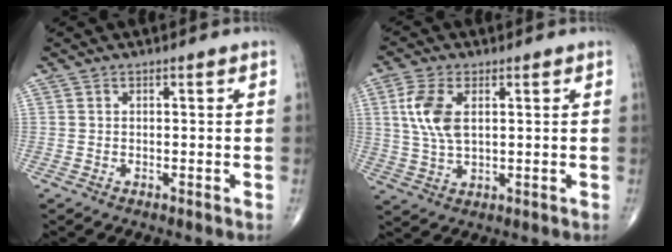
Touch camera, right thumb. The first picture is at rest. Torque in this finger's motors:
{"motor_torque": [0.14, 0.16, 0.99, 0.35, 0.10]}